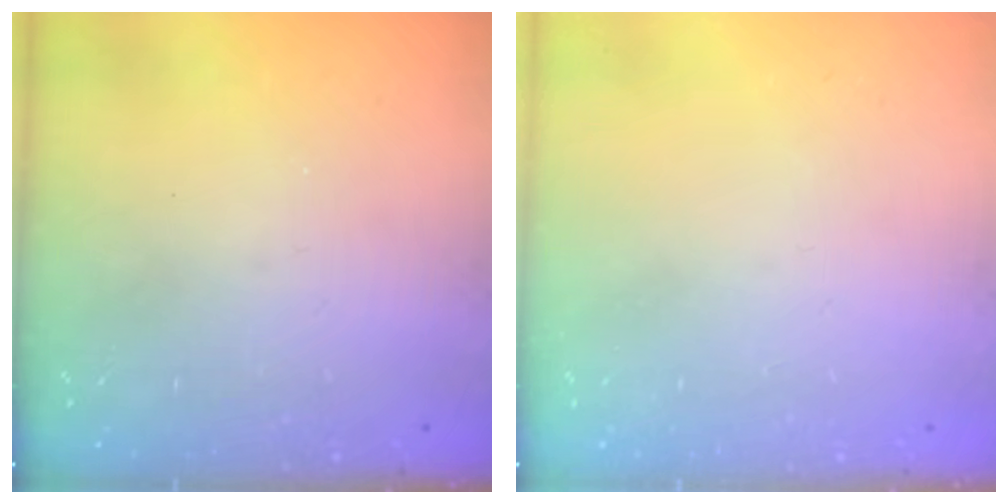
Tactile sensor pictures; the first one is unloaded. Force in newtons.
{"total": 0.0}